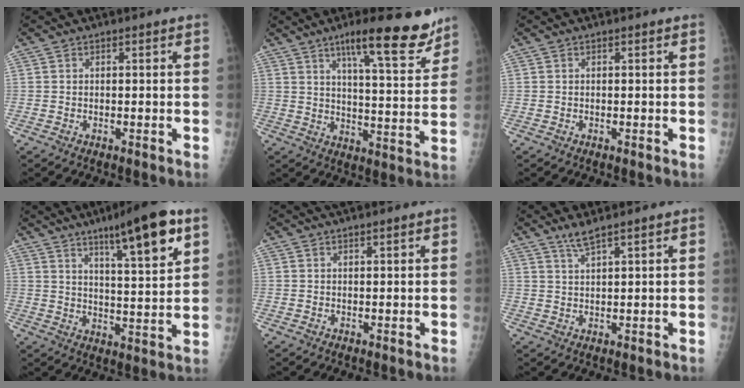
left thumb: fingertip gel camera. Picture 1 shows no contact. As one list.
[{"total": 15.9, "force": [11.0, 3.3, 11.1], "torque": [-0.127, -0.062, 0.165]}, {"total": 0.0}, {"total": 14.8, "force": [8.3, 2.4, 12.0], "torque": [-0.171, -0.039, 0.129]}, {"total": 2.5, "force": [2.0, 0.3, 1.3], "torque": [-0.014, 0.010, 0.033]}, {"total": 2.7, "force": [2.2, -0.3, 1.6], "torque": [-0.037, -0.011, 0.048]}]